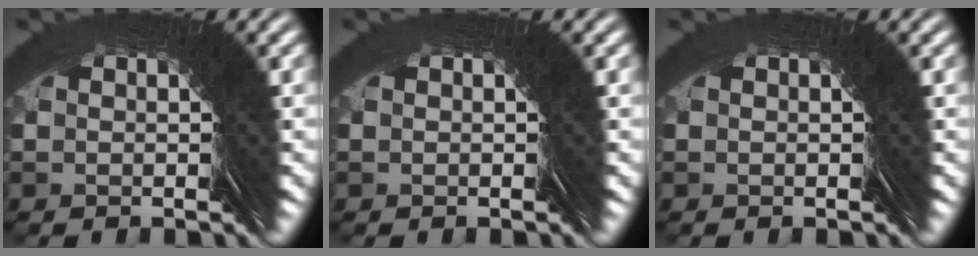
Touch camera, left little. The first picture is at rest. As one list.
[{"total": 0.0}, {"total": 0.0}]